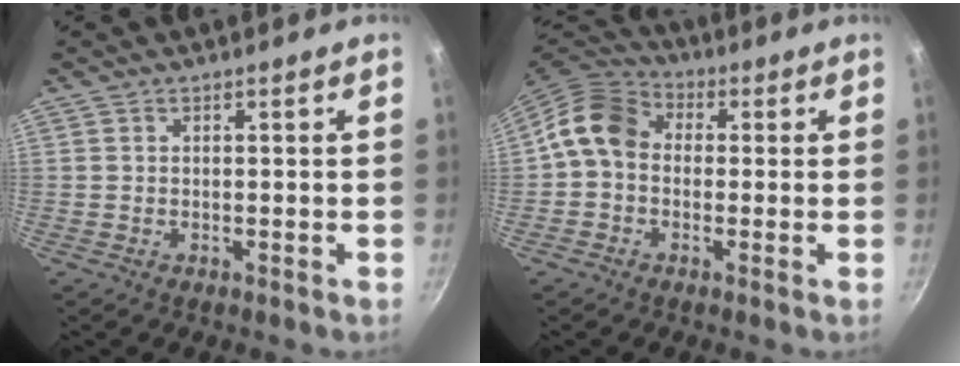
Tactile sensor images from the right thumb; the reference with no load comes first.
{"total": 9.5, "force": [0.2, 7.6, 5.6], "torque": [-0.082, 0.027, -0.021]}